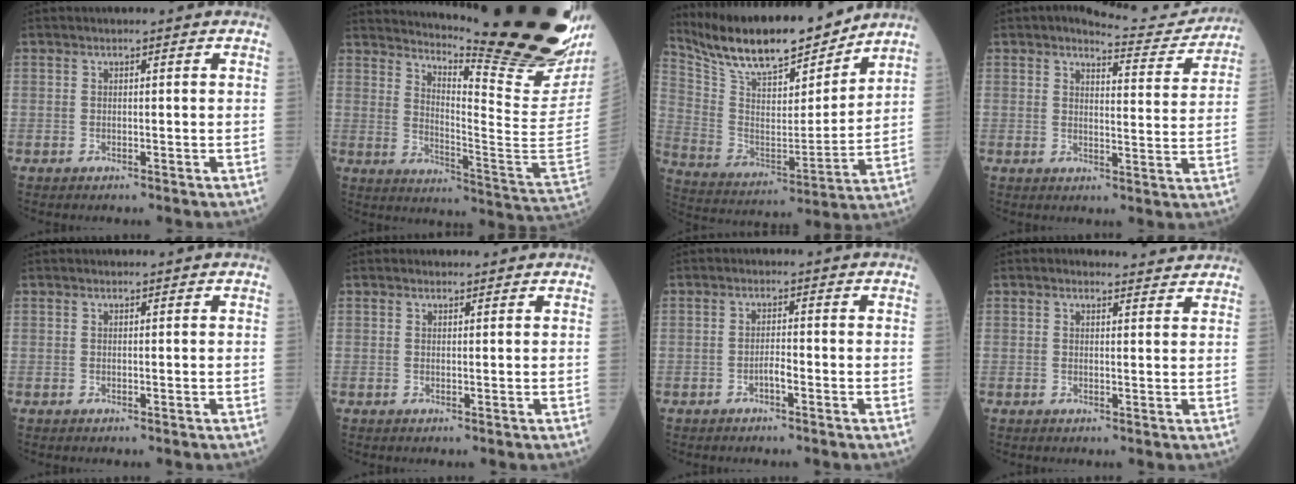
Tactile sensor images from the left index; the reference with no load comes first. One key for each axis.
{"total": 28.6, "fx": 22.4, "fy": 1.8, "fz": 17.7, "tx": -0.261, "ty": -0.108, "tz": 0.300}
{"total": 18.5, "fx": 16.2, "fy": 3.8, "fz": 8.1, "tx": -0.160, "ty": -0.005, "tz": 0.289}
{"total": 7.7, "fx": 7.5, "fy": 1.3, "fz": 0.8, "tx": -0.010, "ty": -0.014, "tz": 0.088}
{"total": 0.0}
{"total": 0.8, "fx": 0.7, "fy": 0.2, "fz": -0.1, "tx": -0.008, "ty": -0.002, "tz": 0.011}
{"total": 1.4, "fx": -0.8, "fy": 0.2, "fz": 1.2, "tx": -0.020, "ty": 0.002, "tz": -0.016}
{"total": 2.8, "fx": 2.7, "fy": 0.7, "fz": 0.1, "tx": -0.011, "ty": 0.002, "tz": 0.028}